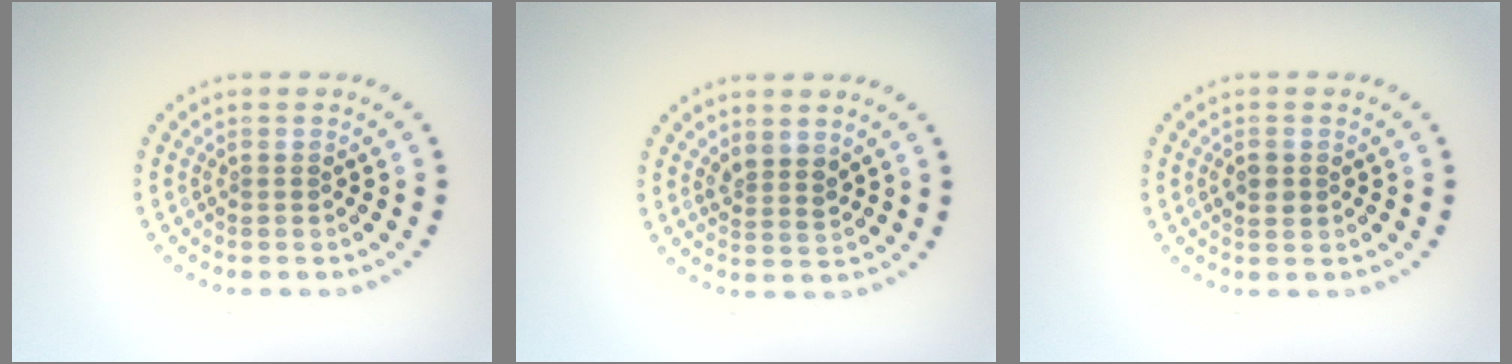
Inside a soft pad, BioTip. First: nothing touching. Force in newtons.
{"total": 1.9, "press": 1.6, "slide": 1.0}
{"total": 1.1, "press": 1.1, "slide": 0.1}